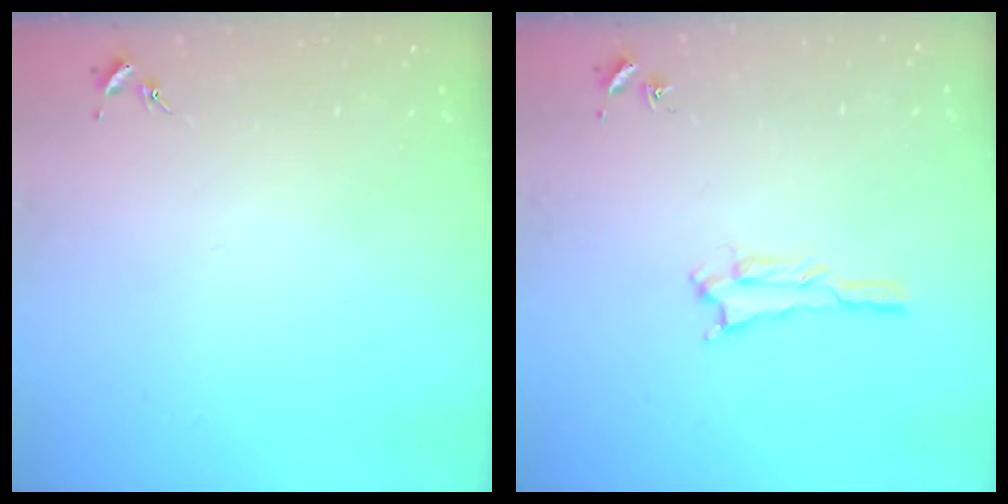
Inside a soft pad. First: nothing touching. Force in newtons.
{"total": 1.1, "press": 1.1, "slide": 0.2}